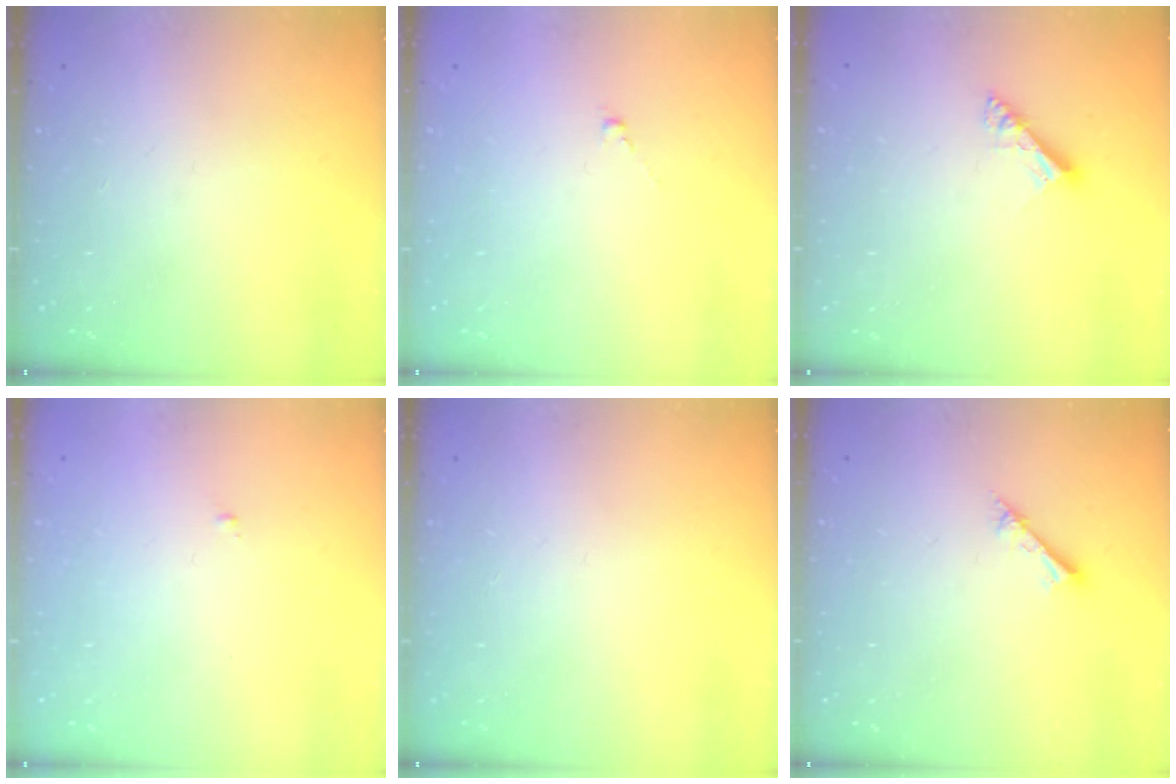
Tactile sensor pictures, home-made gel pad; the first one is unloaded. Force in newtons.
{"total": 0.6, "press": 0.4, "slide": 0.4}
{"total": 5.5, "press": 5.5, "slide": 0.1}
{"total": 0.6, "press": 0.6, "slide": 0.2}
{"total": 0.0}
{"total": 1.6, "press": 1.6, "slide": 0.2}